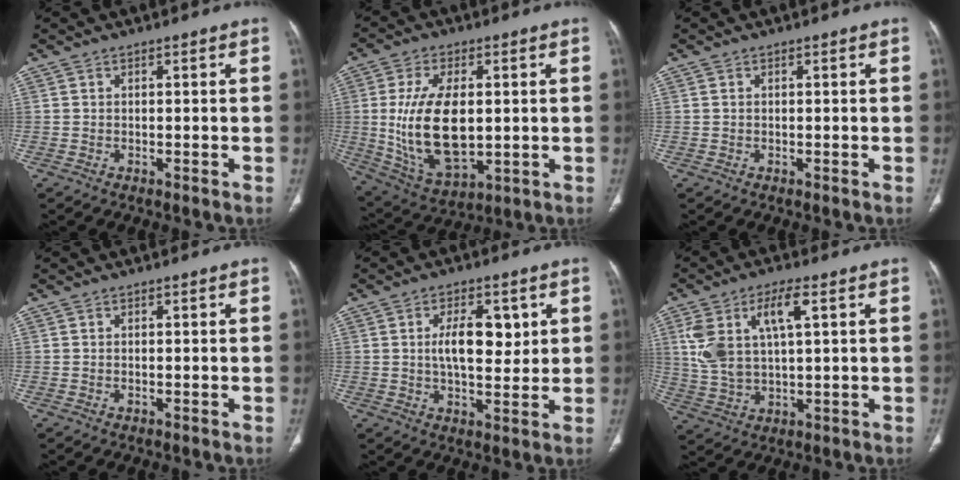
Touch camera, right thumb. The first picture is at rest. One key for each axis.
{"total": 17.3, "fx": 0.5, "fy": 9.3, "fz": 14.6, "tx": -0.270, "ty": -0.012, "tz": 0.026}
{"total": 0.0}
{"total": 0.0}
{"total": 8.8, "fx": 2.0, "fy": 4.3, "fz": 7.4, "tx": -0.095, "ty": -0.012, "tz": 0.034}
{"total": 11.4, "fx": 3.7, "fy": 4.8, "fz": 9.7, "tx": -0.204, "ty": 0.003, "tz": 0.079}